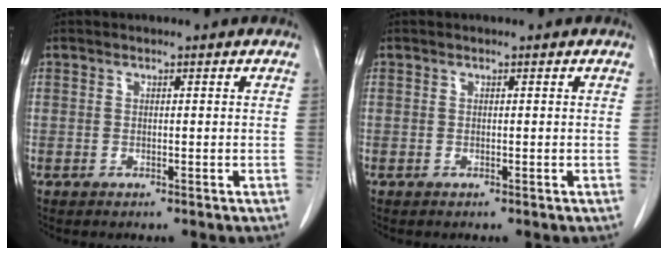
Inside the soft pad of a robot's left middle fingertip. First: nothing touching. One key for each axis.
{"total": 0.0}